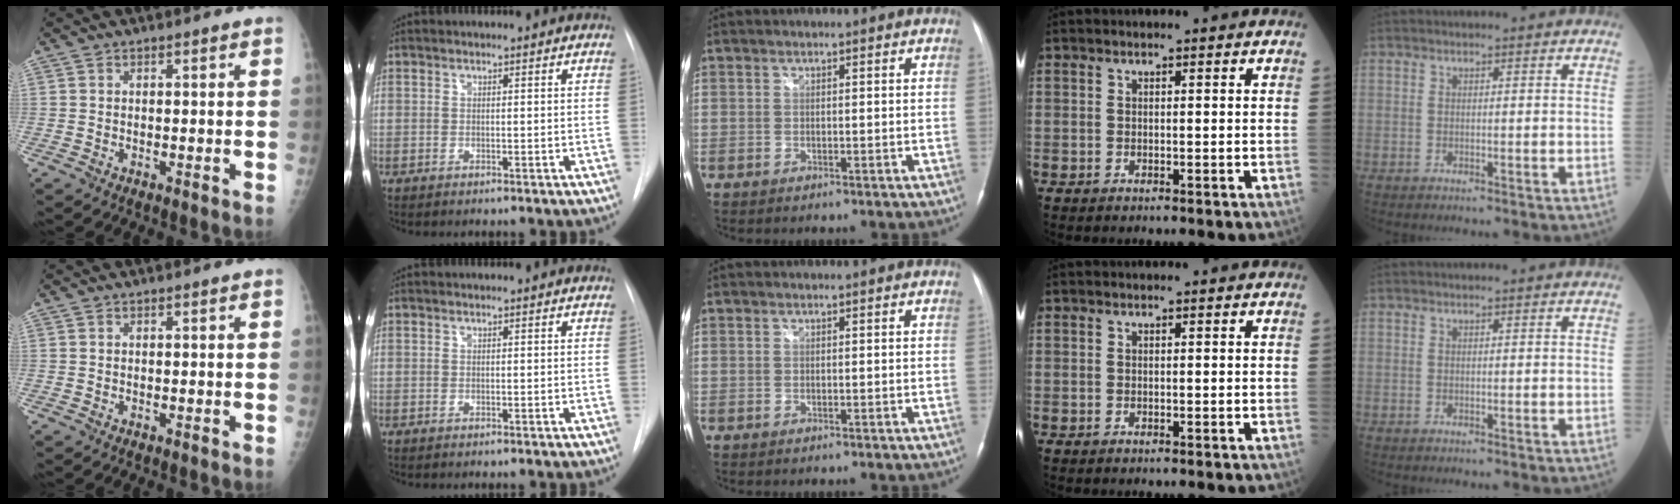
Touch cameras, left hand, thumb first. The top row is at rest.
{}